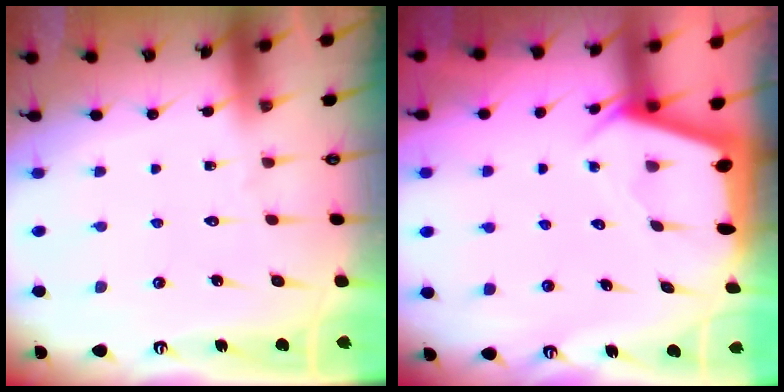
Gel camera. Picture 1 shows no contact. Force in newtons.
{"total": 2.5, "press": 2.5, "slide": 0.3}